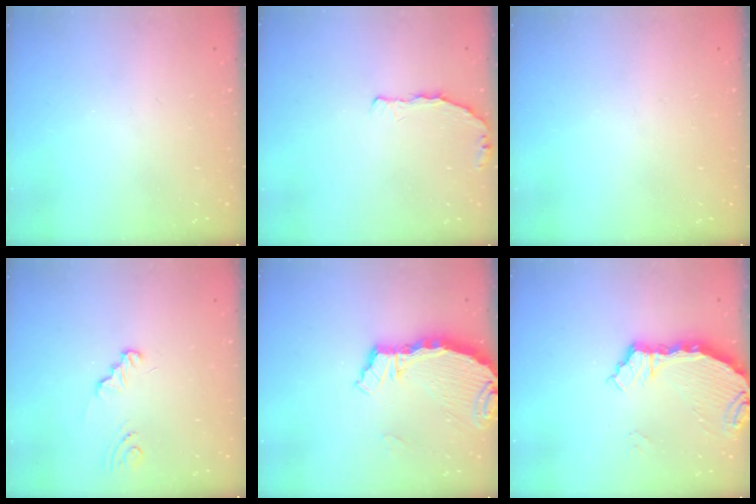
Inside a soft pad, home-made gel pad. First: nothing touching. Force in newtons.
{"total": 3.6, "press": 3.2, "slide": 1.6}
{"total": 0.0}
{"total": 1.2, "press": 1.2, "slide": 0.1}
{"total": 5.3, "press": 5.3, "slide": 0.5}
{"total": 7.4, "press": 5.3, "slide": 5.2}